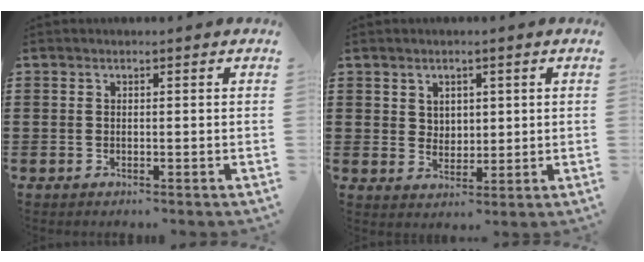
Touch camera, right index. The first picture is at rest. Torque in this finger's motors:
{"motor_torque": [-0.07, 0.38, 0.00, -0.01]}